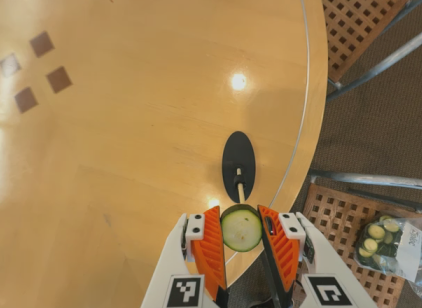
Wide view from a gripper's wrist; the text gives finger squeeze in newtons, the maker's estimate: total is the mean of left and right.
{"total": 8.5, "left": 8.2, "right": 8.8}